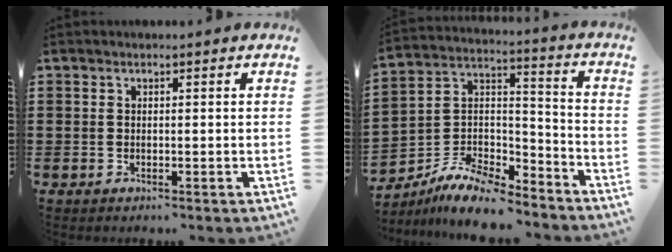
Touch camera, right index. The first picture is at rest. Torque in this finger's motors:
{"motor_torque": [-0.41, 0.57, 0.21, 0.04]}